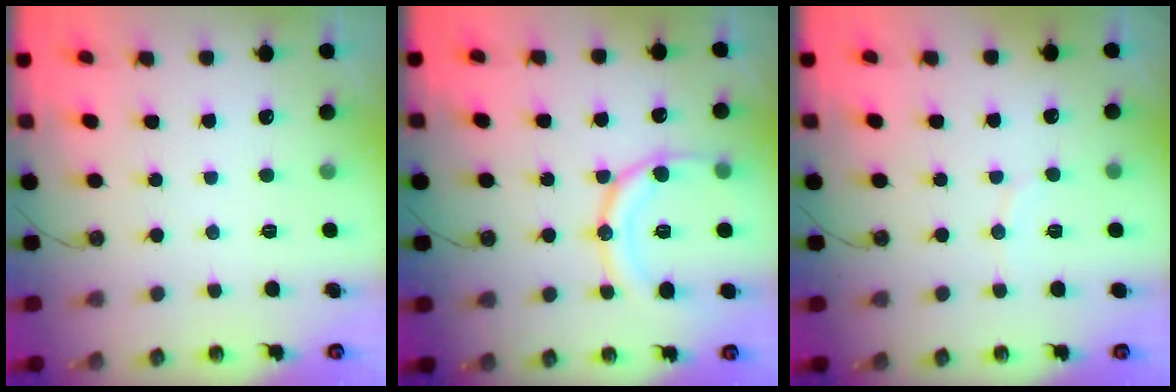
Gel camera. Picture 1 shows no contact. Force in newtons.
{"total": 14.1, "press": 14.0, "slide": 1.6}
{"total": 4.1, "press": 4.1, "slide": 0.5}